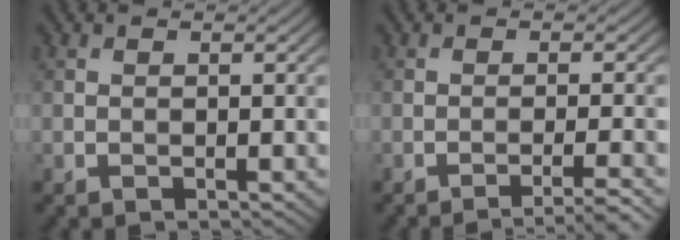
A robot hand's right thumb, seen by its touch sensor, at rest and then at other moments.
{"total": 3.5, "force": [-2.2, 0.2, 2.7], "torque": [-0.041, 0.010, -0.048]}